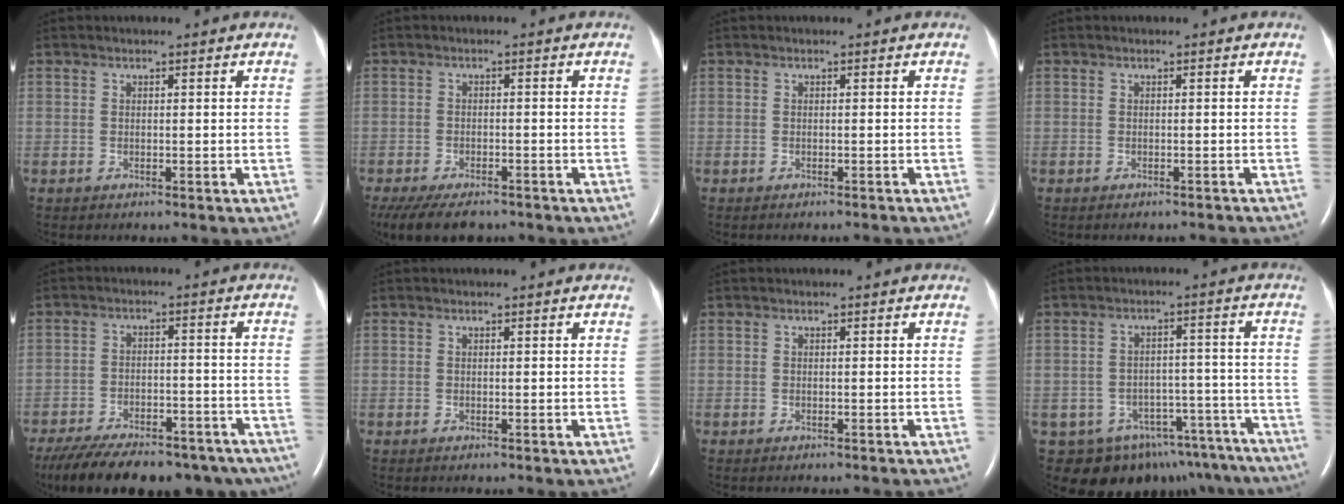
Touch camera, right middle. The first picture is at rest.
{"total": 9.6, "force": [-7.5, 3.7, 4.8], "torque": [-0.089, -0.013, -0.113]}
{"total": 1.5, "force": [-1.5, 0.2, 0.4], "torque": [-0.008, -0.004, -0.017]}
{"total": 1.7, "force": [-1.6, 0.3, 0.2], "torque": [-0.006, -0.004, -0.018]}
{"total": 24.6, "force": [-19.7, 9.4, 11.2], "torque": [-0.197, -0.021, -0.262]}
{"total": 0.0}
{"total": 1.1, "force": [-1.0, 0.2, 0.4], "torque": [-0.008, -0.003, -0.013]}
{"total": 17.4, "force": [-13.9, 9.5, 4.5], "torque": [-0.036, 0.053, -0.155]}